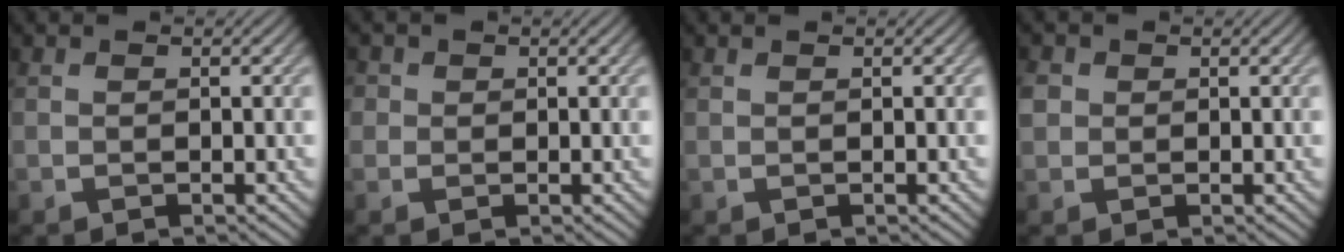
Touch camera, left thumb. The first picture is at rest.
{"total": 2.0, "force": [0.5, 1.8, 0.4], "torque": [-0.011, 0.003, 0.001]}
{"total": 0.0}
{"total": 2.0, "force": [0.3, 1.8, 0.6], "torque": [-0.019, 0.002, 0.001]}